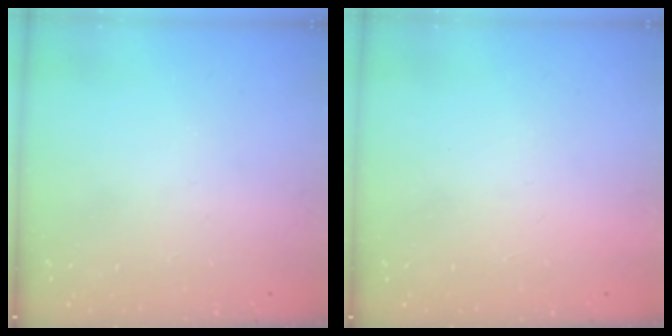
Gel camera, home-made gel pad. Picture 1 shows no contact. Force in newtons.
{"total": 1.5, "press": 1.5, "slide": 0.1}